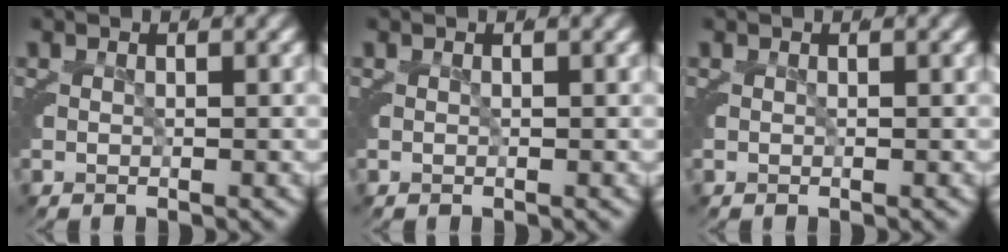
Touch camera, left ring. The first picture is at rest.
{"total": 0.0}
{"total": 0.0}